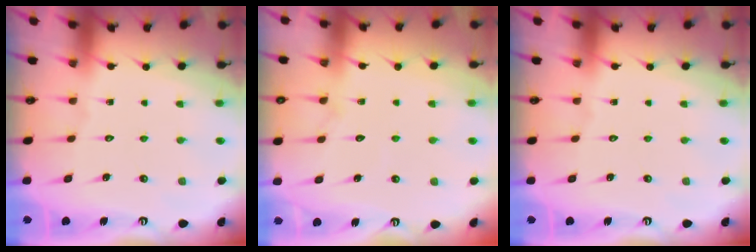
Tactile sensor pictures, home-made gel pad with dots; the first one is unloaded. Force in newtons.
{"total": 6.4, "press": 6.4, "slide": 0.6}
{"total": 0.0}